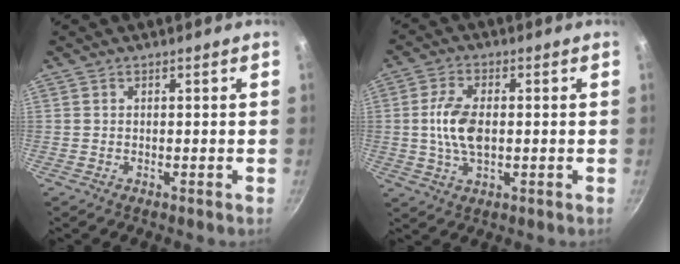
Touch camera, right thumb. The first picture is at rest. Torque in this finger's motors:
{"motor_torque": [0.57, 0.82, 1.02, -0.17, 0.37]}